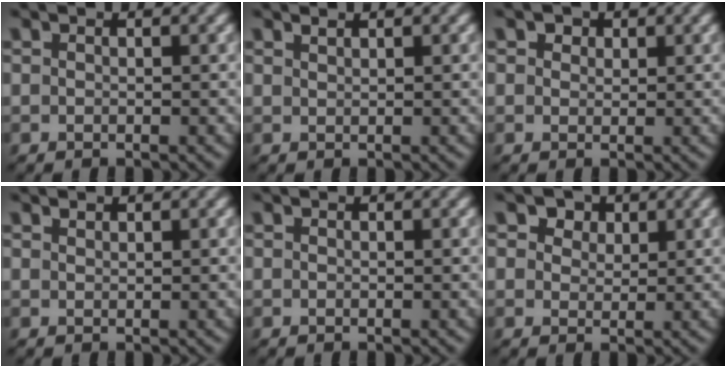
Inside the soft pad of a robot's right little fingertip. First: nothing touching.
{"total": 1.3, "force": [0.7, -1.1, -0.2], "torque": [0.016, 0.001, 0.018]}
{"total": 2.6, "force": [1.1, 2.1, 1.1], "torque": [-0.021, -0.004, 0.020]}
{"total": 1.0, "force": [0.5, -0.8, -0.1], "torque": [0.015, 0.000, 0.016]}
{"total": 0.0}
{"total": 5.3, "force": [2.2, 4.1, 2.4], "torque": [-0.049, -0.004, 0.036]}